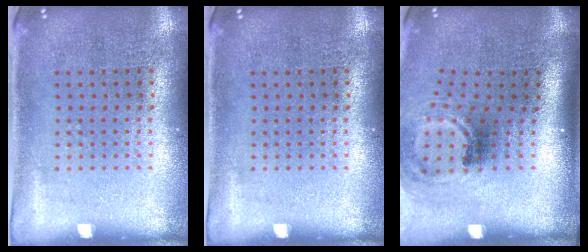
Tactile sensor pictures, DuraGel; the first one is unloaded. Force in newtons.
{"total": 0.0}
{"total": 2.0, "press": 1.3, "slide": 1.5}